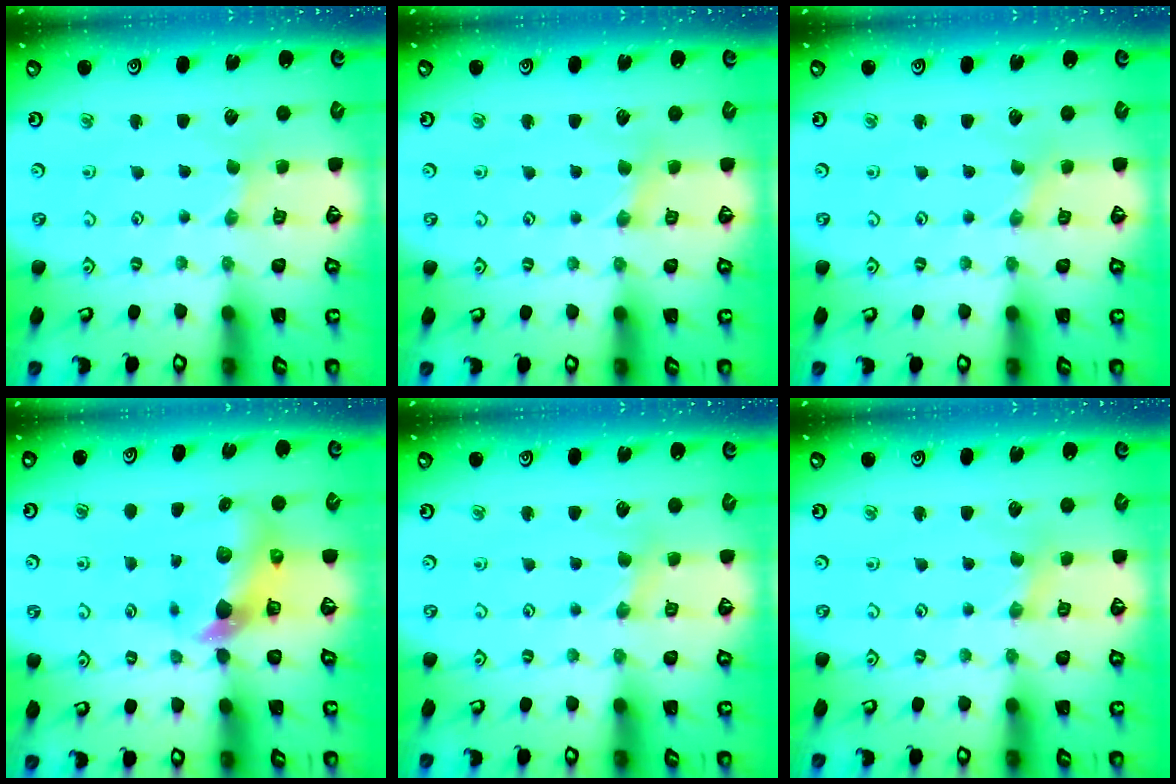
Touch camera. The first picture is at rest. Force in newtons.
{"total": 2.1, "press": 2.0, "slide": 0.4}
{"total": 0.0}
{"total": 7.1, "press": 7.0, "slide": 1.0}
{"total": 1.9, "press": 1.8, "slide": 0.4}
{"total": 2.1, "press": 2.0, "slide": 0.4}